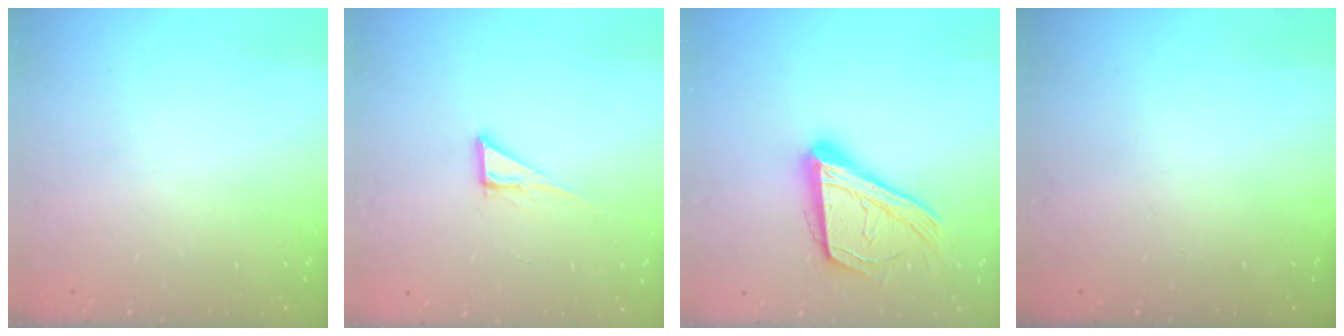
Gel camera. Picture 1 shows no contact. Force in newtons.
{"total": 6.1, "press": 6.1, "slide": 0.4}
{"total": 18.8, "press": 18.7, "slide": 2.4}
{"total": 0.0}